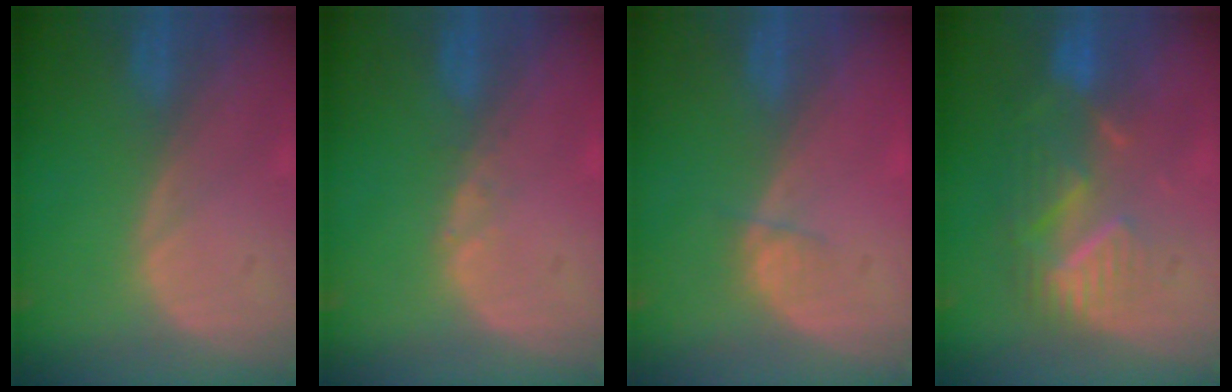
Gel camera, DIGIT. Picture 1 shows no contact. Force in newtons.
{"total": 0.8, "press": 0.7, "slide": 0.1}
{"total": 1.4, "press": 1.3, "slide": 0.6}
{"total": 8.9, "press": 7.8, "slide": 4.4}